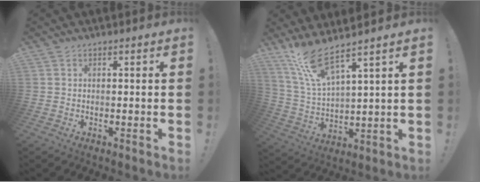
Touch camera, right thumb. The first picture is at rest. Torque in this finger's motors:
{"motor_torque": [-0.72, 1.77, 0.56, 0.72, 0.05]}